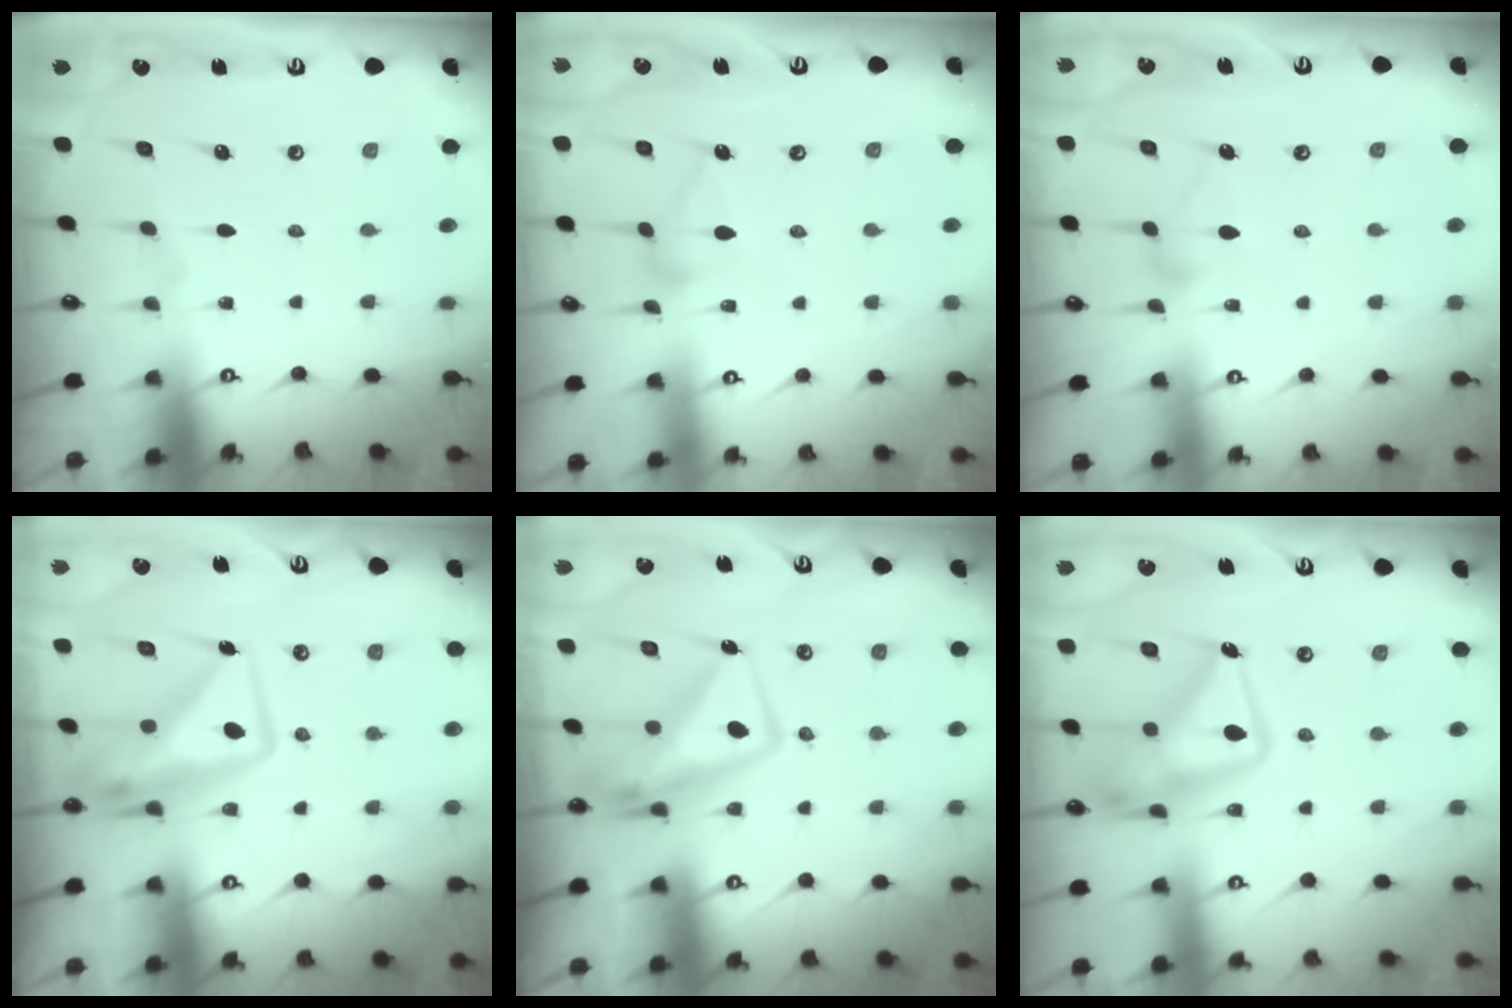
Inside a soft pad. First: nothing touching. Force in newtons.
{"total": 7.6, "press": 7.6, "slide": 0.3}
{"total": 6.6, "press": 6.6, "slide": 0.3}
{"total": 11.8, "press": 11.7, "slide": 0.8}
{"total": 11.5, "press": 11.4, "slide": 1.2}
{"total": 16.5, "press": 16.4, "slide": 1.5}